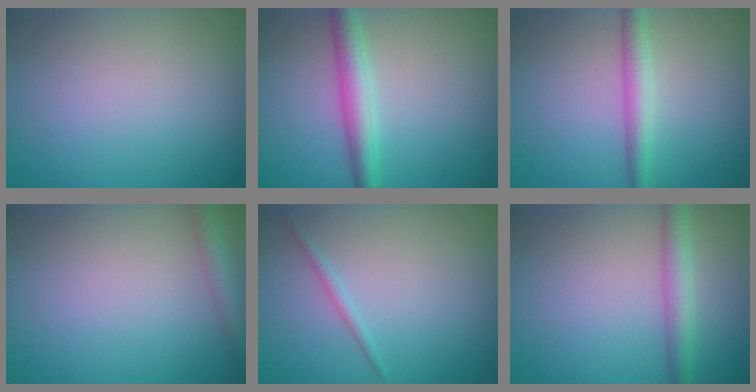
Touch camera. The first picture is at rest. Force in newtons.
{"total": 3.5, "press": 3.5, "slide": 0.1}
{"total": 2.7, "press": 2.7, "slide": 0.1}
{"total": 2.2, "press": 2.2, "slide": 0.1}
{"total": 0.9, "press": 0.9, "slide": 0.0}
{"total": 3.1, "press": 3.1, "slide": 0.1}